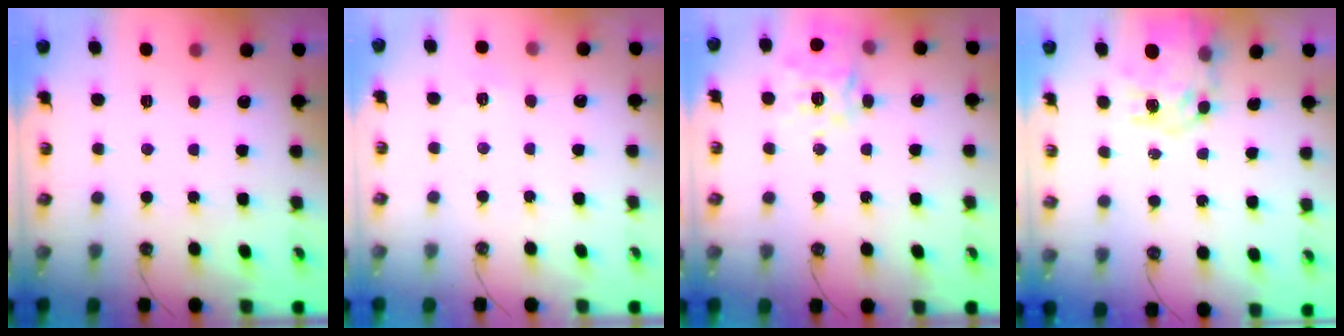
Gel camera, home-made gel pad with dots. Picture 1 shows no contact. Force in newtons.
{"total": 4.1, "press": 4.0, "slide": 0.4}
{"total": 16.0, "press": 16.0, "slide": 1.5}
{"total": 11.1, "press": 11.1, "slide": 0.9}